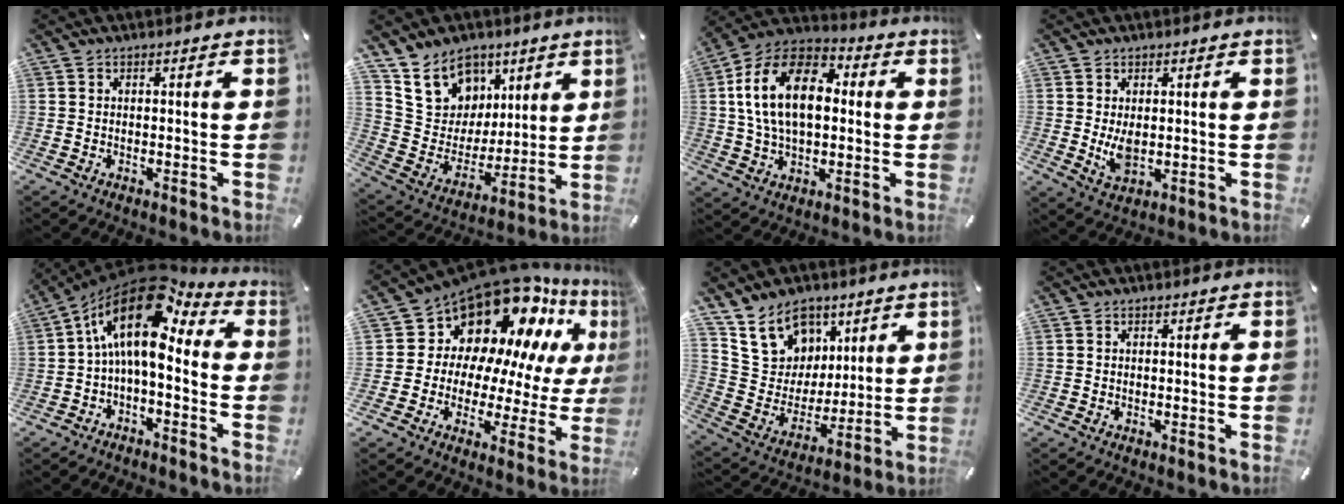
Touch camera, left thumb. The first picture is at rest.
{"total": 15.2, "force": [8.4, 12.3, 2.9], "torque": [-0.062, -0.057, 0.171]}
{"total": 17.3, "force": [2.4, 11.2, 13.0], "torque": [-0.271, 0.009, 0.037]}
{"total": 4.8, "force": [0.6, 2.9, 3.9], "torque": [-0.085, -0.005, 0.007]}
{"total": 16.2, "force": [3.9, 8.4, 13.4], "torque": [-0.253, -0.024, 0.061]}
{"total": 16.5, "force": [12.5, 9.8, 4.7], "torque": [-0.085, -0.125, 0.226]}
{"total": 15.7, "force": [8.7, 12.5, 3.7], "torque": [-0.074, -0.055, 0.176]}
{"total": 0.0}